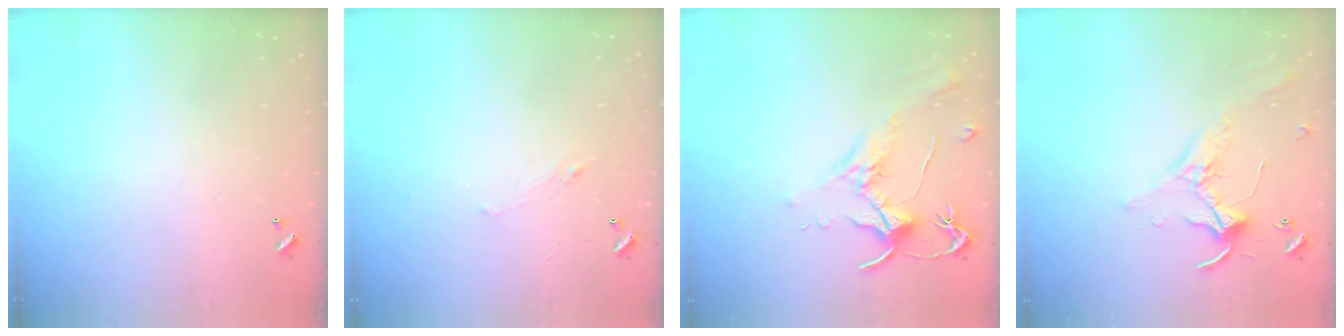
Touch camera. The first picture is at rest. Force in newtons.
{"total": 1.0, "press": 0.9, "slide": 0.6}
{"total": 1.9, "press": 1.9, "slide": 0.6}
{"total": 1.7, "press": 1.7, "slide": 0.1}